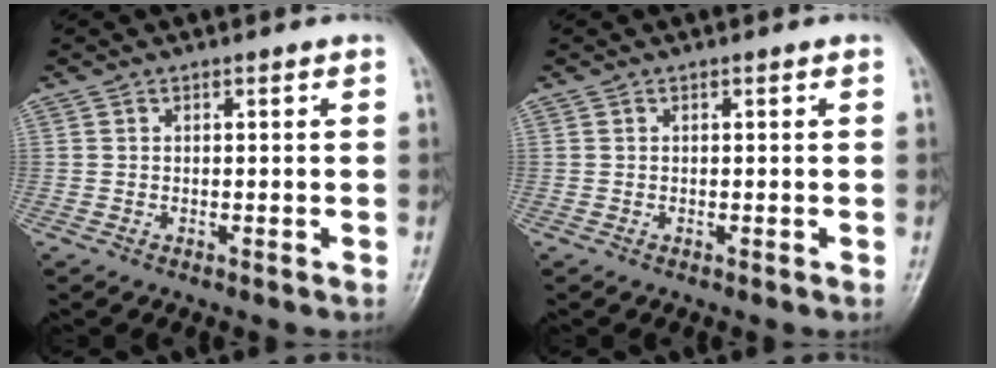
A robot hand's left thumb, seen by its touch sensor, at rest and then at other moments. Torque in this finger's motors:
{"motor_torque": [0.00, 0.00, -0.11, -0.01, 0.00]}